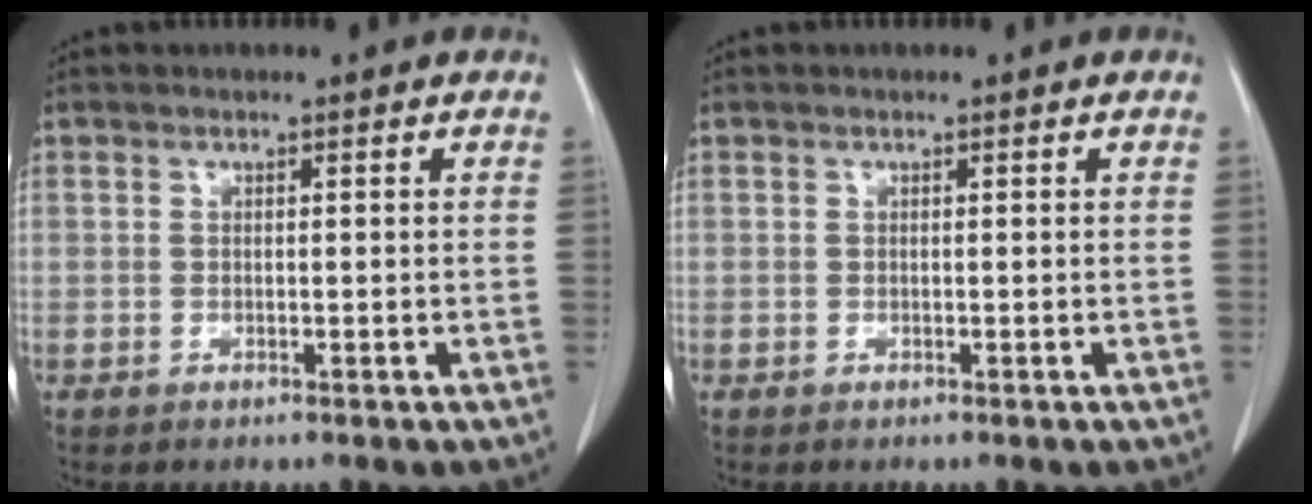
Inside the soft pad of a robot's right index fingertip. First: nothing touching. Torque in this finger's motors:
{"motor_torque": [0.00, 0.00, 0.00, 0.00]}